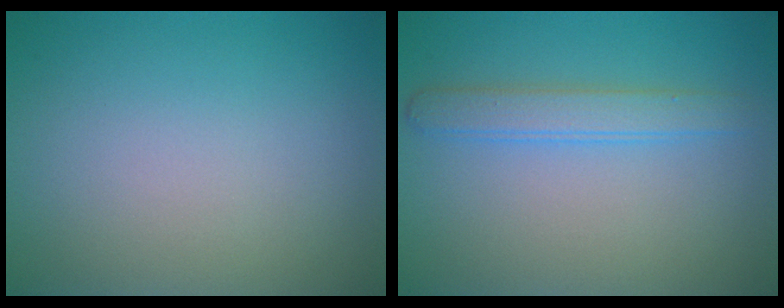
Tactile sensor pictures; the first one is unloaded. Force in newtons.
{"total": 2.5, "press": 2.5, "slide": 0.1}